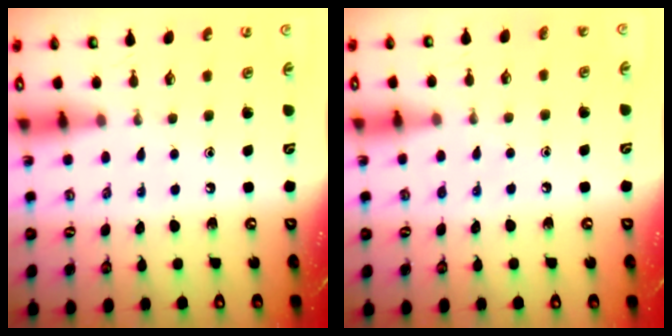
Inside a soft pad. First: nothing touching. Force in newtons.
{"total": 3.7, "press": 3.7, "slide": 0.4}